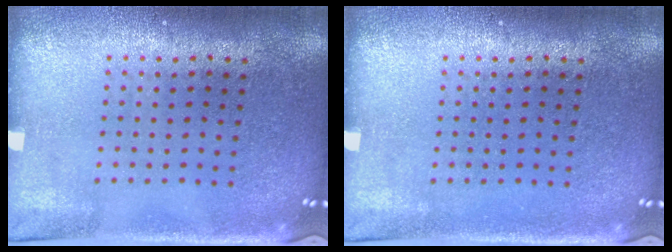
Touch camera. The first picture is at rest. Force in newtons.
{"total": 0.0}